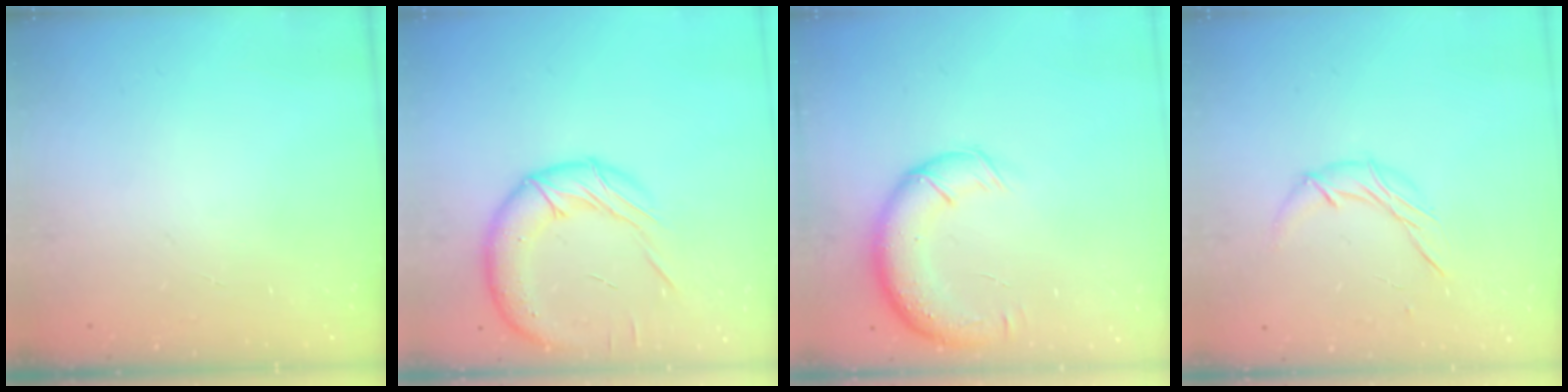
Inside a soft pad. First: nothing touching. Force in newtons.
{"total": 18.1, "press": 17.9, "slide": 2.6}
{"total": 14.1, "press": 13.5, "slide": 3.8}
{"total": 6.8, "press": 6.8, "slide": 0.7}